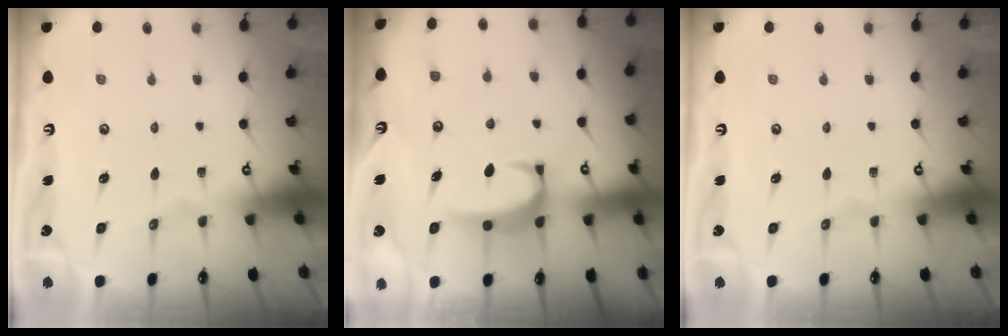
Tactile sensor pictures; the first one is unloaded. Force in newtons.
{"total": 2.8, "press": 2.8, "slide": 0.3}
{"total": 0.0}